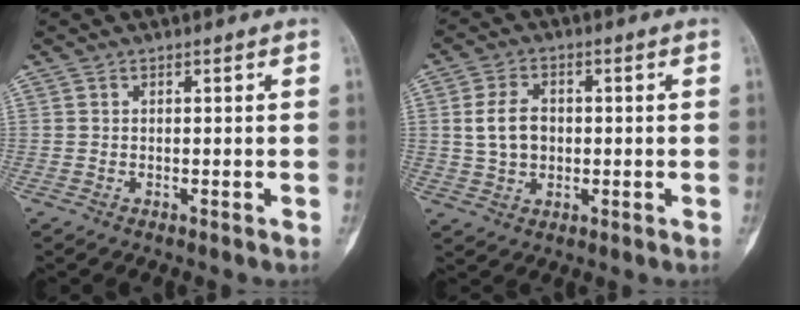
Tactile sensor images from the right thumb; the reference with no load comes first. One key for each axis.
{"total": 6.7, "fx": 0.4, "fy": 4.9, "fz": 4.6, "tx": -0.080, "ty": 0.007, "tz": 0.011}